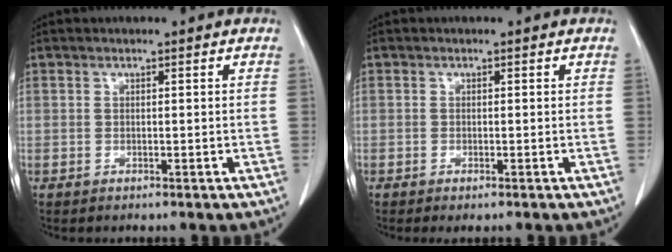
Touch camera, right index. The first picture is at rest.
{"total": 0.9, "force": [-0.6, 0.2, 0.7], "torque": [-0.012, -0.003, -0.007]}